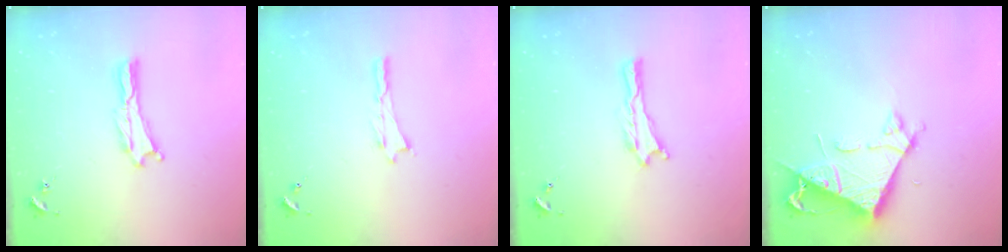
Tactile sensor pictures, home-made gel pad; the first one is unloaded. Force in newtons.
{"total": 0.0}
{"total": 0.0}
{"total": 7.1, "press": 7.1, "slide": 0.8}